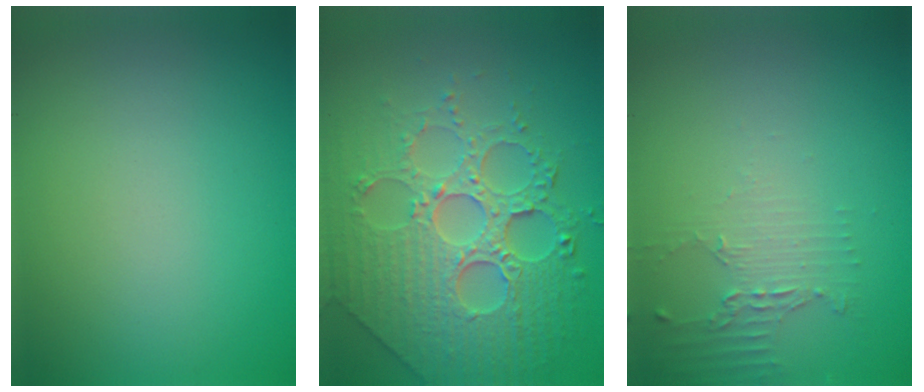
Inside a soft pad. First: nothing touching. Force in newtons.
{"total": 7.8, "press": 6.0, "slide": 5.0}
{"total": 2.0, "press": 1.4, "slide": 1.4}